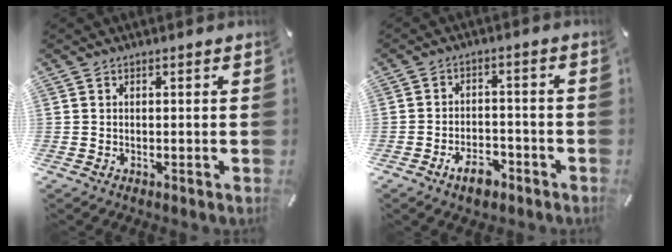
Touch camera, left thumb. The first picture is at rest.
{"total": 6.7, "force": [-4.1, 3.4, 3.9], "torque": [-0.075, 0.020, -0.075]}